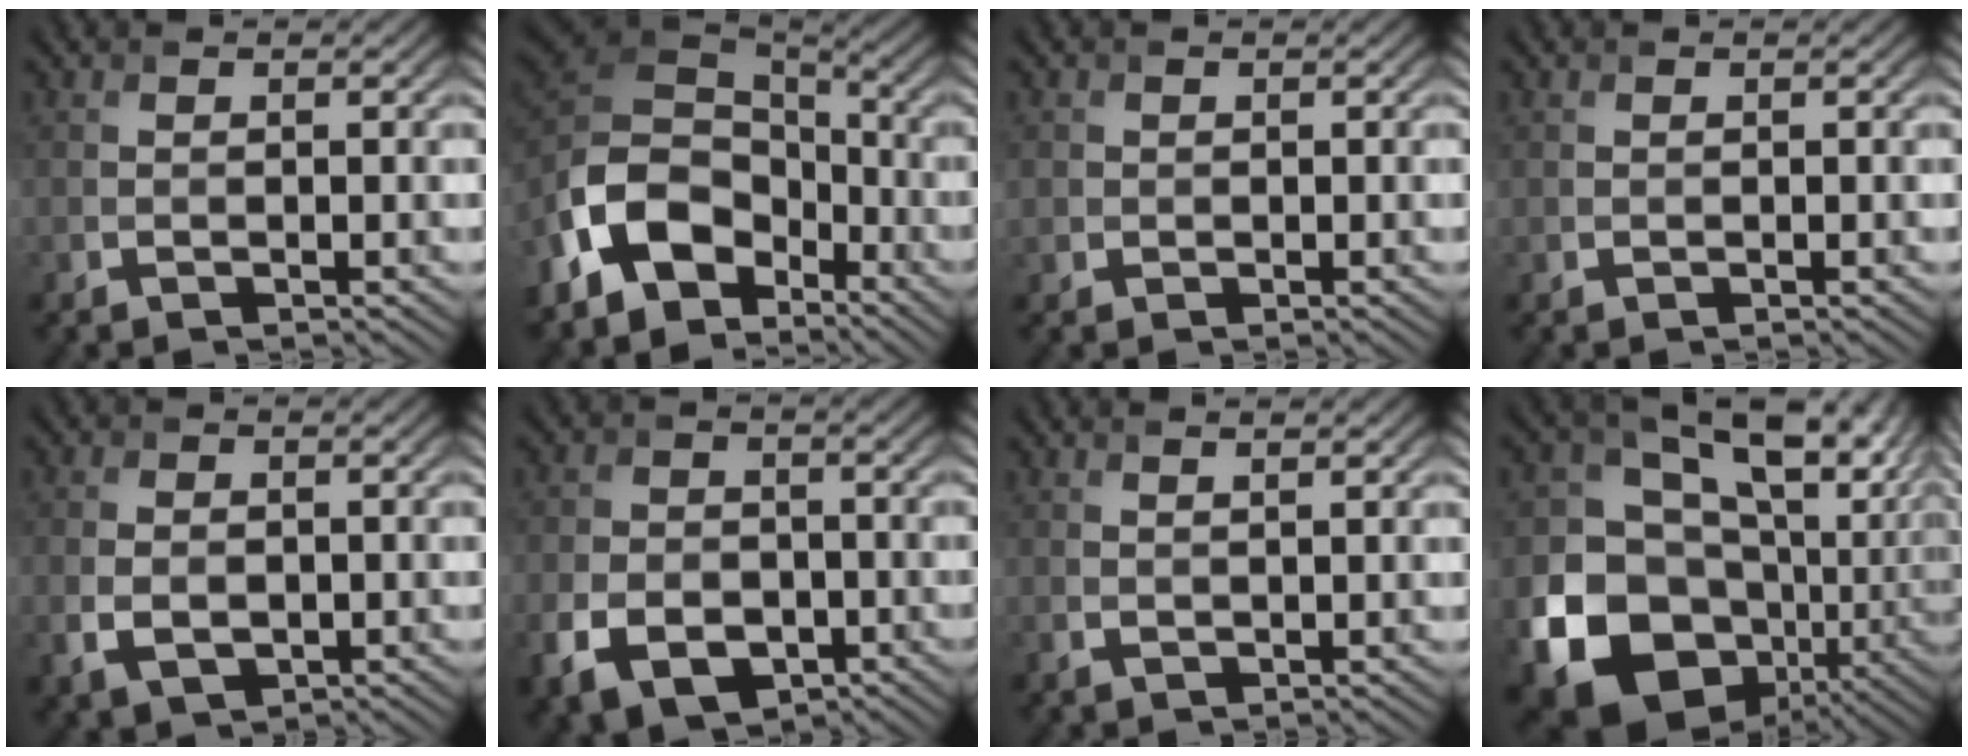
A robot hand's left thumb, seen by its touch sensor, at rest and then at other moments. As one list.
[{"total": 14.1, "force": [-6.2, 9.4, 8.6], "torque": [-0.203, -0.014, -0.126]}, {"total": 1.1, "force": [0.1, 1.1, 0.1], "torque": [0.002, -0.005, 0.000]}, {"total": 0.0}, {"total": 4.0, "force": [-0.6, 2.8, 2.8], "torque": [-0.061, -0.010, -0.009]}, {"total": 8.5, "force": [-3.7, 5.9, 4.8], "torque": [-0.103, -0.025, -0.061]}, {"total": 1.7, "force": [1.2, 0.3, 1.1], "torque": [-0.023, -0.003, 0.027]}, {"total": 19.0, "force": [-2.8, 14.0, 12.6], "torque": [-0.237, -0.042, -0.019]}]